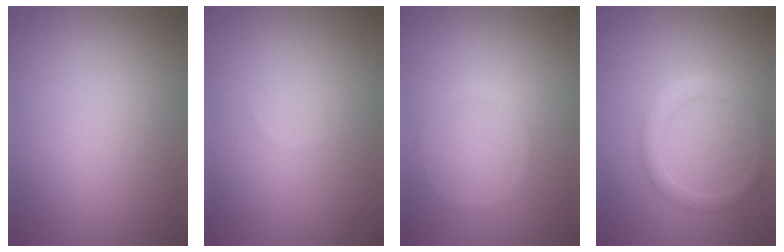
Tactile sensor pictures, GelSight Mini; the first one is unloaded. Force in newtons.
{"total": 0.0}
{"total": 0.6, "press": 0.6, "slide": 0.0}
{"total": 2.0, "press": 2.0, "slide": 0.3}